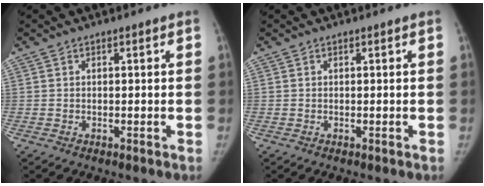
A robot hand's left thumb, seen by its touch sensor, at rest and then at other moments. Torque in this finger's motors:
{"motor_torque": [-0.04, -0.09, 0.27, 0.07, 0.02]}